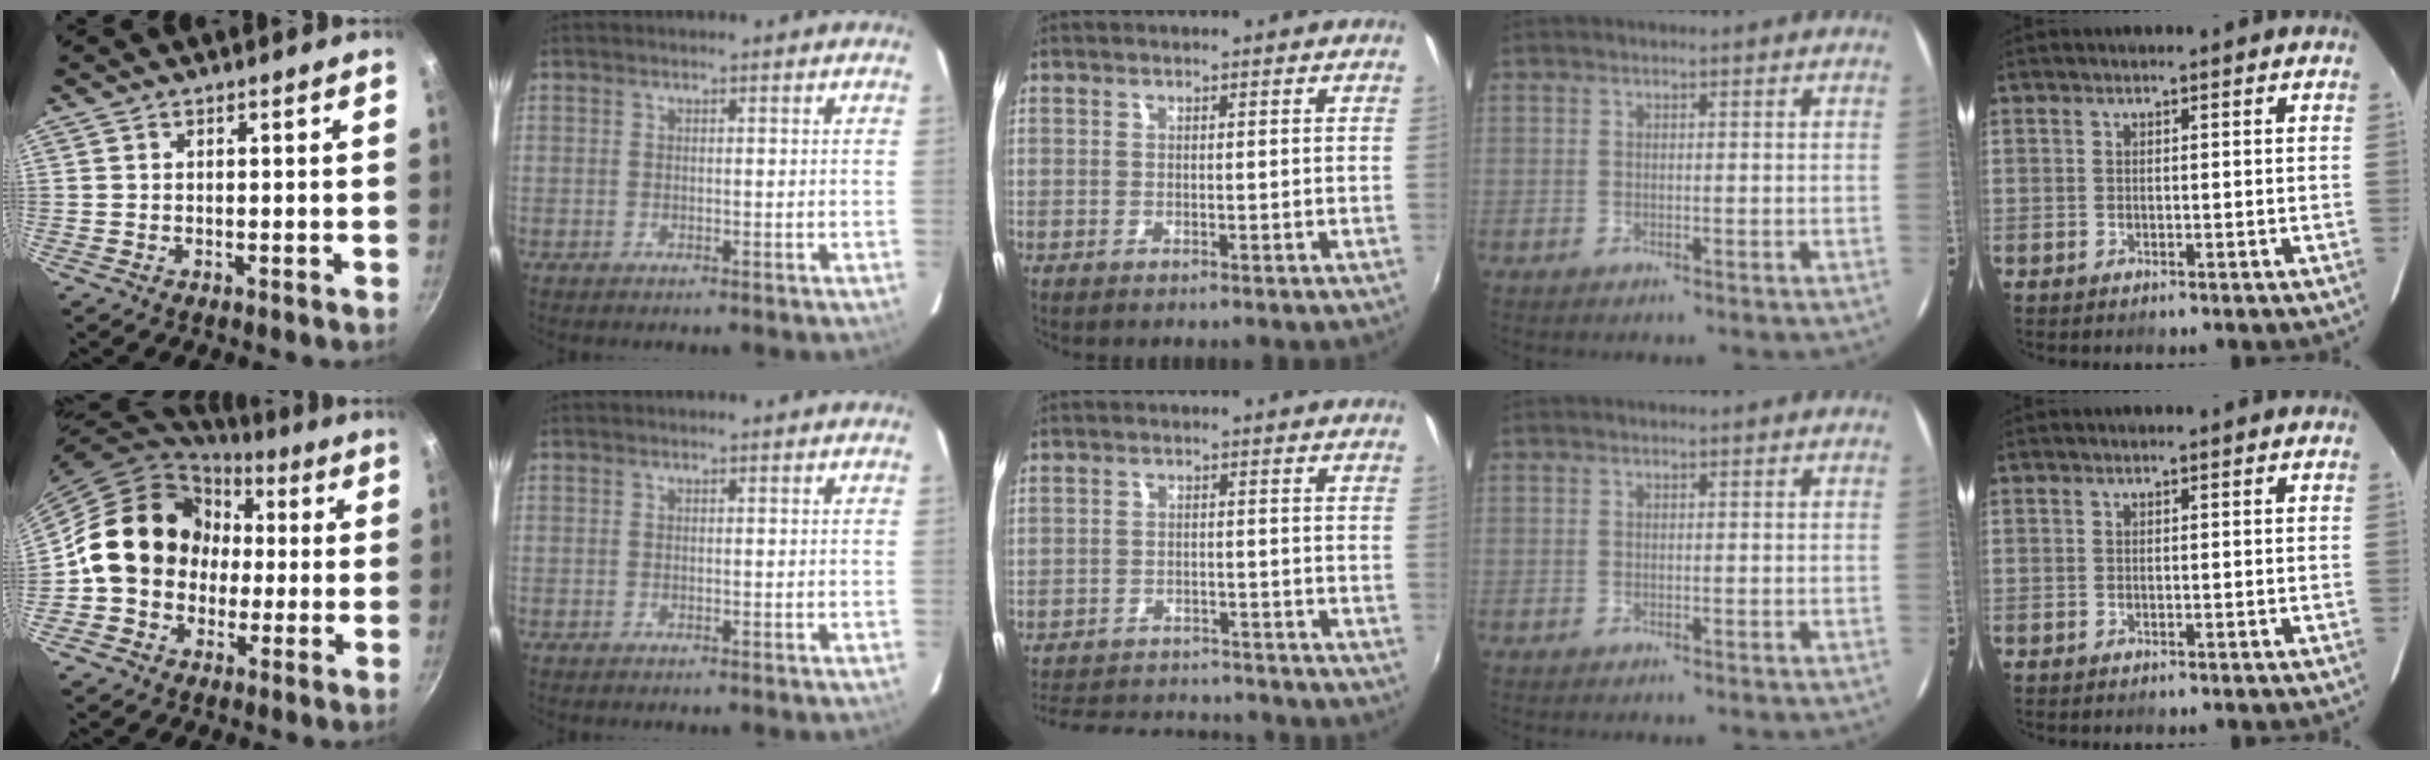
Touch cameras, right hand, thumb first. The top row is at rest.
{"thumb": {"total": 15.9, "force": [0.3, 13.8, 7.9], "torque": [-0.087, 0.039, -0.005]}, "middle": {"total": 15.3, "force": [-13.5, 5.4, 5.0], "torque": [-0.126, 0.024, -0.184]}}